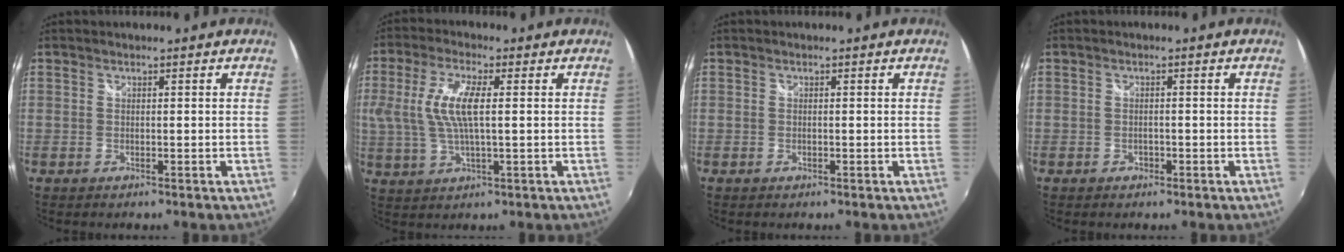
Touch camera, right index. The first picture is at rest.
{"total": 9.8, "force": [1.1, 2.9, 9.3], "torque": [-0.189, 0.003, 0.024]}
{"total": 0.0}
{"total": 1.3, "force": [-0.6, 1.1, 0.4], "torque": [-0.008, -0.002, -0.008]}